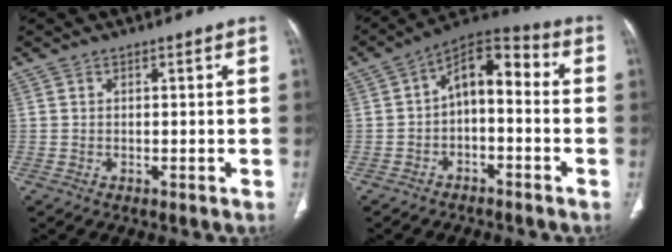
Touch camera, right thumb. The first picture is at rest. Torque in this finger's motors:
{"motor_torque": [1.91, 3.10, 1.15, -0.67, 0.07]}